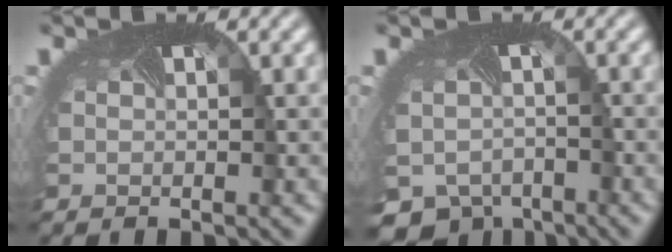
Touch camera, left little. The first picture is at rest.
{"total": 7.1, "force": [-5.2, 4.2, 2.3], "torque": [-0.053, -0.040, -0.073]}